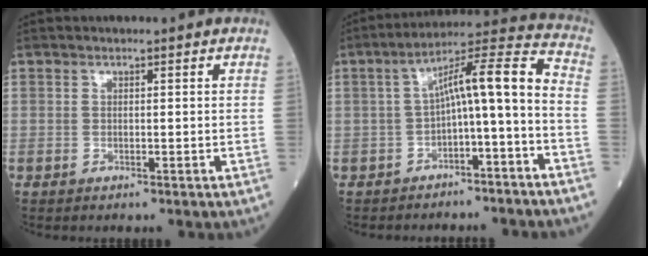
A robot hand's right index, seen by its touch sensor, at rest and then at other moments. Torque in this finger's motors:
{"motor_torque": [0.90, -0.12, 0.46, 0.11]}